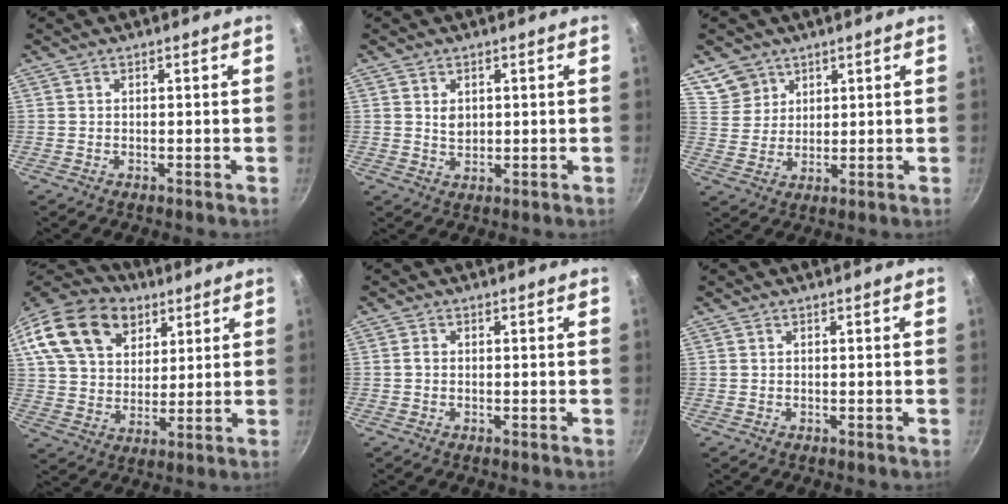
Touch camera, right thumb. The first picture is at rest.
{"total": 2.6, "force": [0.7, 1.9, 1.6], "torque": [-0.022, -0.006, 0.015]}
{"total": 6.3, "force": [4.1, 4.7, 0.7], "torque": [0.012, -0.006, 0.084]}
{"total": 22.8, "force": [11.0, 15.8, 12.2], "torque": [-0.231, 0.009, 0.195]}
{"total": 1.0, "force": [-0.1, 0.8, 0.6], "torque": [-0.012, 0.005, -0.003]}
{"total": 0.0}